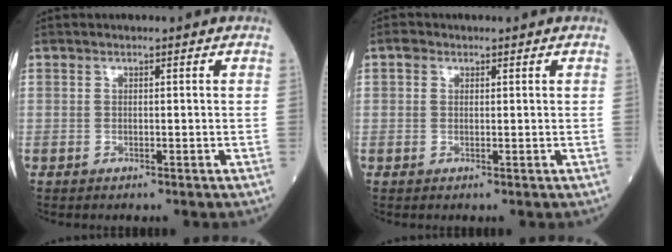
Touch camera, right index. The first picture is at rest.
{"total": 1.2, "force": [0.6, 1.0, 0.4], "torque": [-0.005, 0.007, 0.006]}